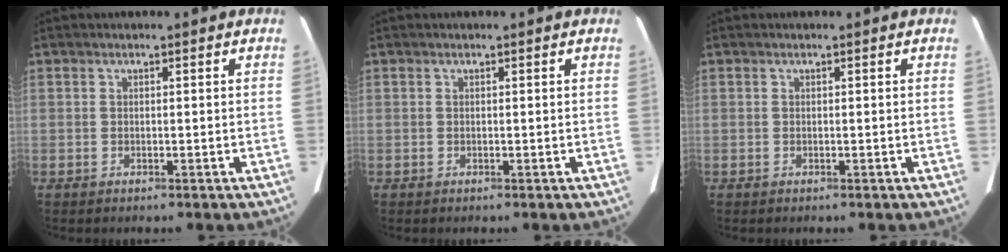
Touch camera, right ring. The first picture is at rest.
{"total": 0.0}
{"total": 0.0}